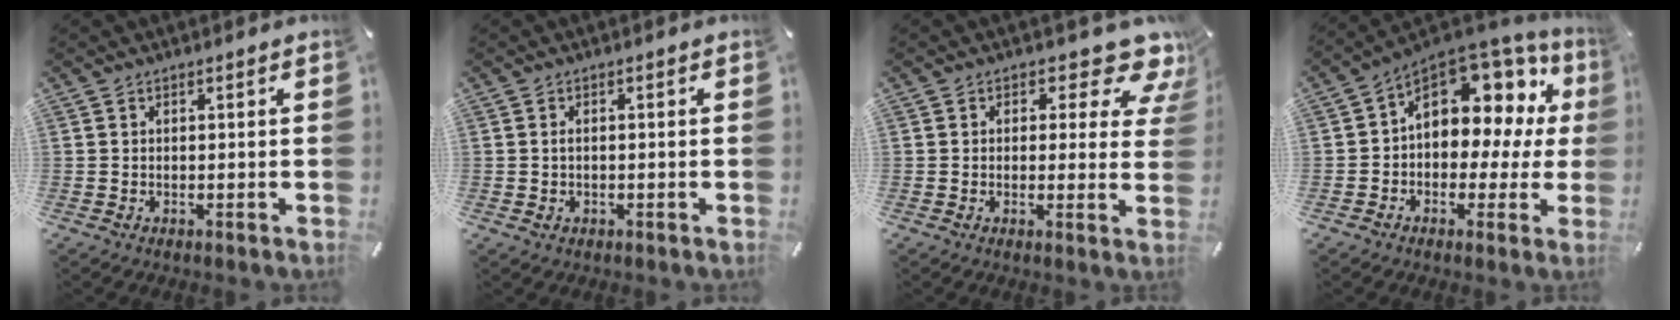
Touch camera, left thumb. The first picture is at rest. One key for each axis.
{"total": 1.5, "fx": -0.2, "fy": 0.9, "fz": 1.1, "tx": -0.023, "ty": 0.002, "tz": -0.004}
{"total": 9.1, "fx": 5.7, "fy": 4.2, "fz": 5.7, "tx": -0.060, "ty": -0.043, "tz": 0.093}
{"total": 12.1, "fx": 5.1, "fy": 8.3, "fz": 7.3, "tx": -0.104, "ty": -0.047, "tz": 0.090}